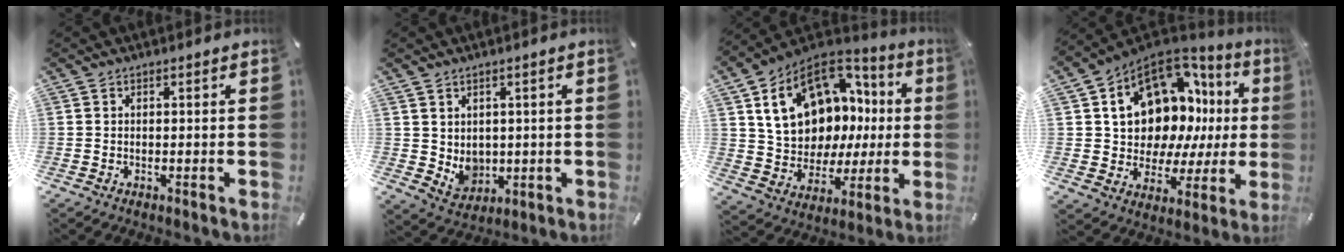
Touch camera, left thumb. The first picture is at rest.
{"total": 5.7, "force": [1.8, 5.3, 1.3], "torque": [-0.021, -0.022, 0.037]}
{"total": 18.3, "force": [6.6, 13.9, 10.0], "torque": [-0.177, -0.034, 0.132]}
{"total": 16.6, "force": [6.6, 11.8, 9.7], "torque": [-0.151, -0.062, 0.126]}